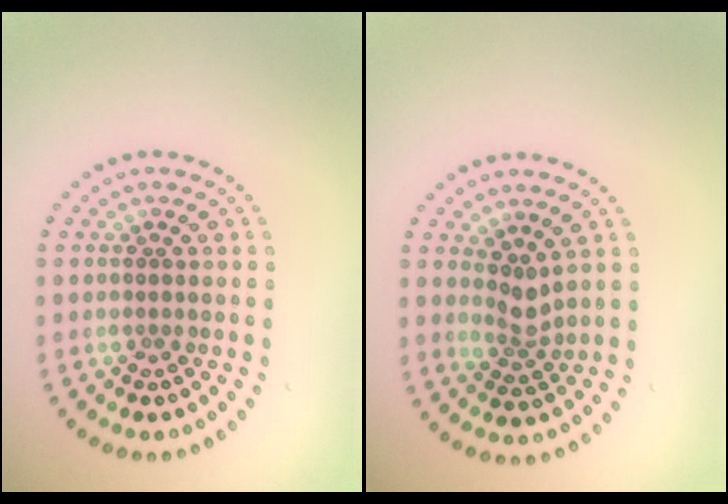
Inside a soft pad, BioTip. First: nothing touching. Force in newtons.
{"total": 1.9, "press": 1.3, "slide": 1.4}